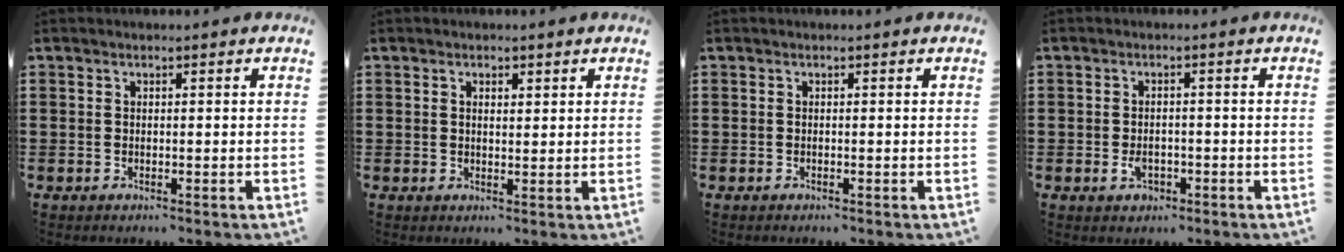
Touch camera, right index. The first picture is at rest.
{"total": 1.1, "force": [0.8, 0.6, 0.6], "torque": [-0.013, 0.005, 0.014]}
{"total": 0.0}
{"total": 2.2, "force": [-0.9, 1.3, 1.6], "torque": [-0.032, -0.003, -0.016]}